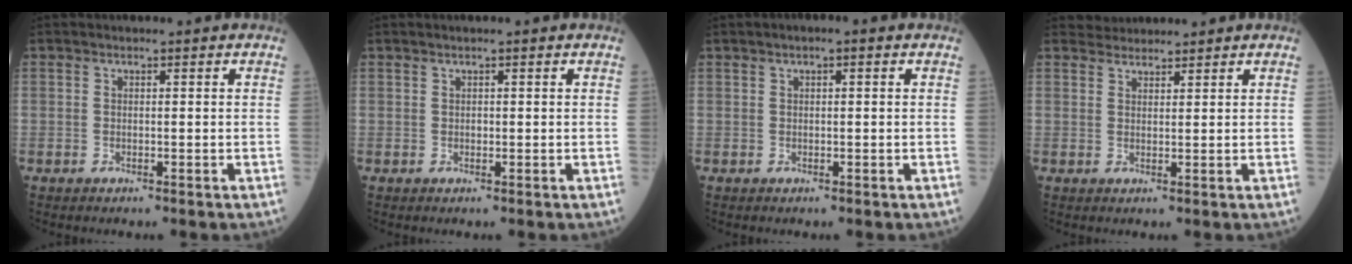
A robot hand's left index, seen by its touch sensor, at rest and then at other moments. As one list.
[{"total": 0.6, "force": [0.3, 0.3, 0.5], "torque": [-0.007, 0.004, 0.004]}, {"total": 1.7, "force": [0.8, 0.5, 1.5], "torque": [-0.021, 0.010, 0.009]}, {"total": 2.5, "force": [2.5, 0.4, -0.3], "torque": [-0.003, 0.019, 0.047]}]